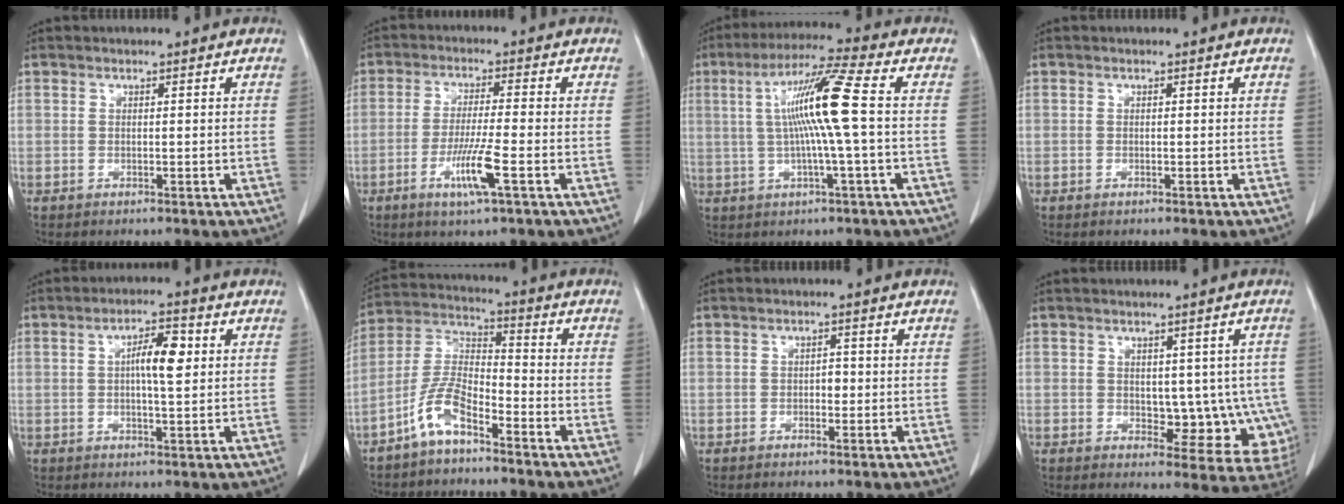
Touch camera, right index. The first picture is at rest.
{"total": 7.0, "force": [-2.9, -0.3, 6.3], "torque": [-0.121, -0.015, -0.053]}
{"total": 11.1, "force": [0.9, -1.1, 11.0], "torque": [-0.204, 0.011, 0.012]}
{"total": 0.0}
{"total": 5.7, "force": [1.0, 1.3, 5.4], "torque": [-0.095, 0.011, 0.016]}
{"total": 7.9, "force": [-5.3, 2.2, 5.4], "torque": [-0.127, 0.006, -0.111]}
{"total": 1.3, "force": [-0.2, 0.9, 1.0], "torque": [-0.011, 0.004, -0.003]}
{"total": 9.1, "force": [-0.7, 5.5, 7.2], "torque": [-0.060, 0.008, 0.006]}